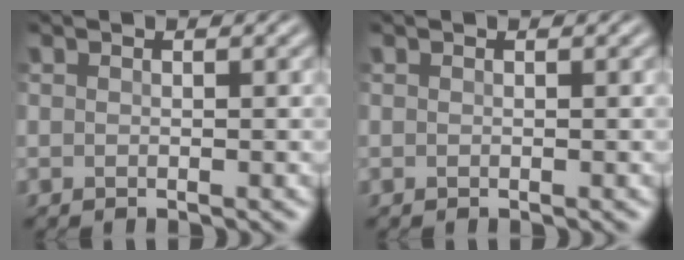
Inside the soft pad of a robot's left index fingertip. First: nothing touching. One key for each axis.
{"total": 0.0}